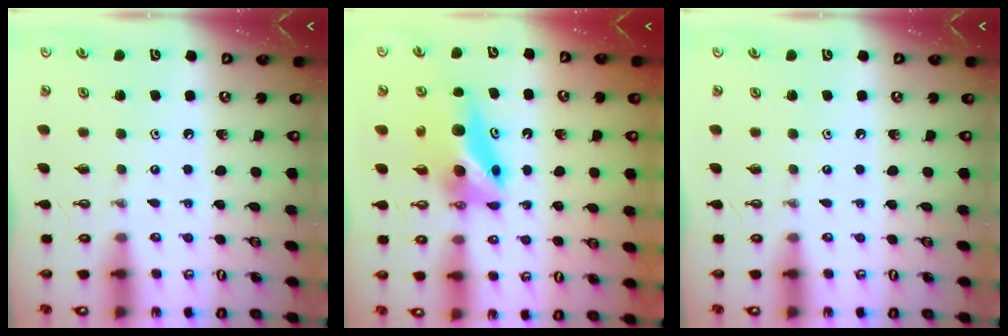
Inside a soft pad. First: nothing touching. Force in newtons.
{"total": 6.6, "press": 6.5, "slide": 0.8}
{"total": 0.0}